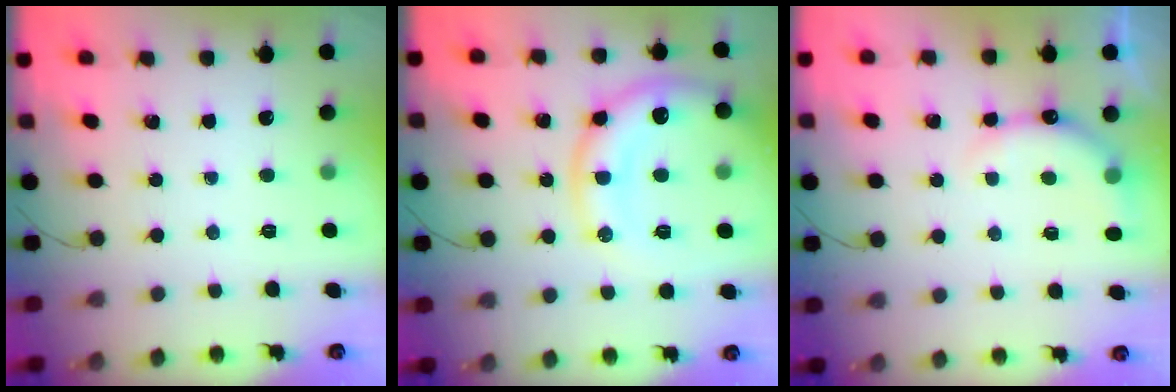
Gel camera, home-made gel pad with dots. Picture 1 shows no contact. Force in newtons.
{"total": 15.2, "press": 15.1, "slide": 1.7}
{"total": 7.8, "press": 7.8, "slide": 0.2}